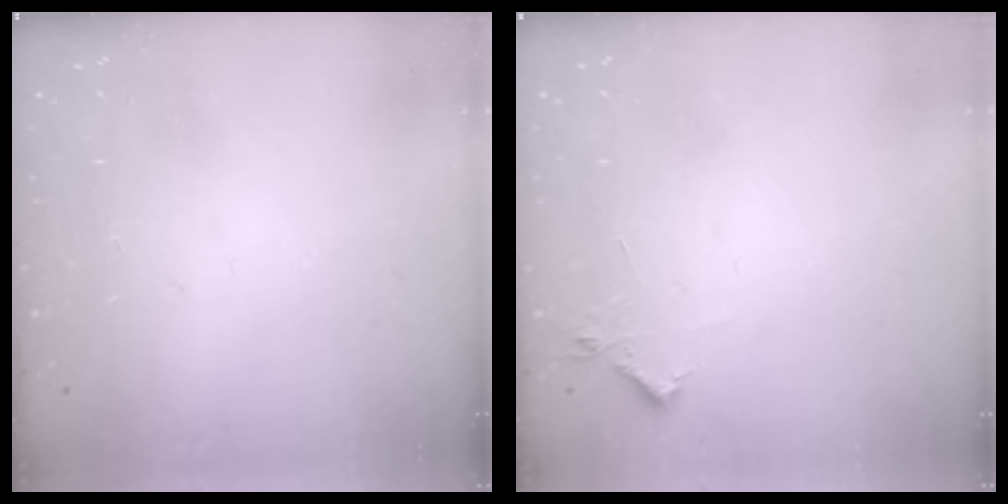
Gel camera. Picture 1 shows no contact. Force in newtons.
{"total": 3.9, "press": 3.8, "slide": 0.6}